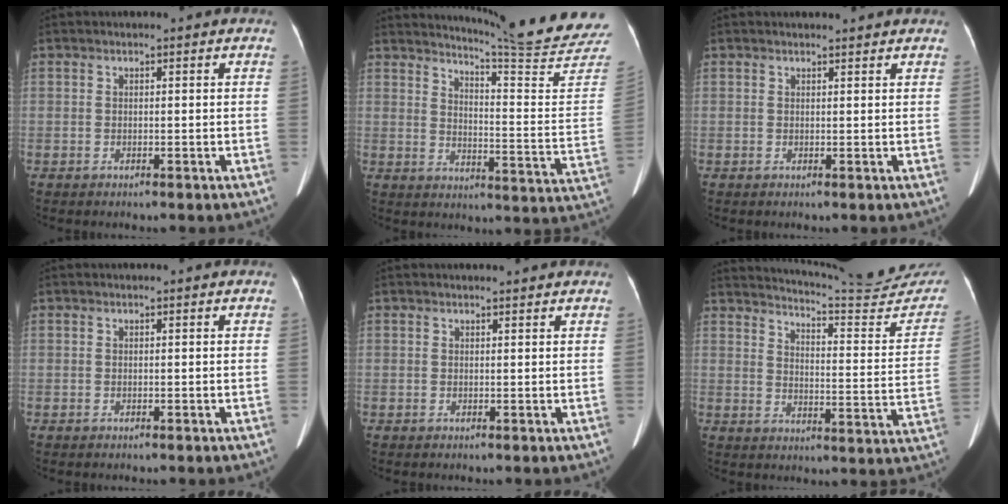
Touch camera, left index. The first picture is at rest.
{"total": 19.3, "force": [18.3, -2.3, 5.6], "torque": [-0.092, -0.136, 0.218]}
{"total": 2.3, "force": [2.2, 0.2, 0.5], "torque": [-0.011, 0.007, 0.027]}
{"total": 0.0}
{"total": 1.9, "force": [1.9, 0.1, 0.4], "torque": [-0.010, 0.006, 0.024]}
{"total": 21.4, "force": [20.4, 0.5, 6.3], "torque": [-0.100, -0.096, 0.246]}